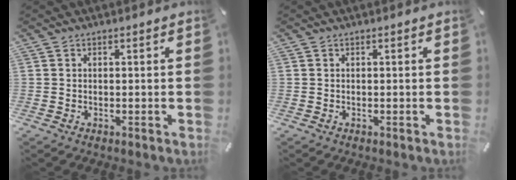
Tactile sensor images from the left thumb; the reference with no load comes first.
{"total": 0.0}